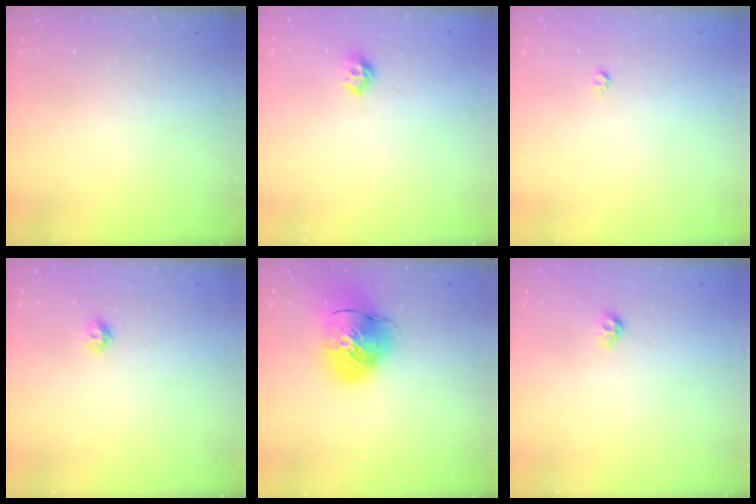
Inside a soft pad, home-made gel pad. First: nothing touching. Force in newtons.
{"total": 7.9, "press": 7.9, "slide": 0.6}
{"total": 2.7, "press": 2.7, "slide": 0.3}
{"total": 5.8, "press": 5.8, "slide": 0.3}
{"total": 13.9, "press": 13.7, "slide": 2.4}
{"total": 5.0, "press": 4.9, "slide": 0.8}